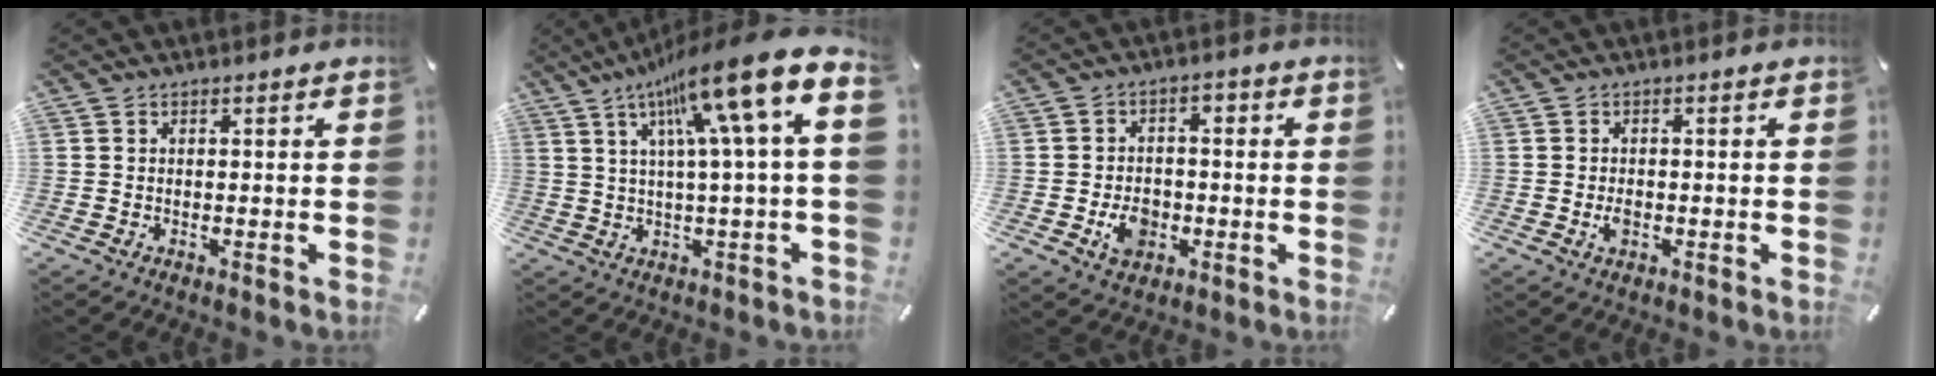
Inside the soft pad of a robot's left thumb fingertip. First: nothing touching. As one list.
[{"total": 16.8, "force": [7.5, 1.4, 15.0], "torque": [-0.252, -0.045, 0.108]}, {"total": 7.9, "force": [-2.3, 6.2, 4.3], "torque": [-0.074, 0.011, -0.041]}, {"total": 2.3, "force": [-0.6, 1.4, 1.7], "torque": [-0.038, 0.000, -0.013]}]